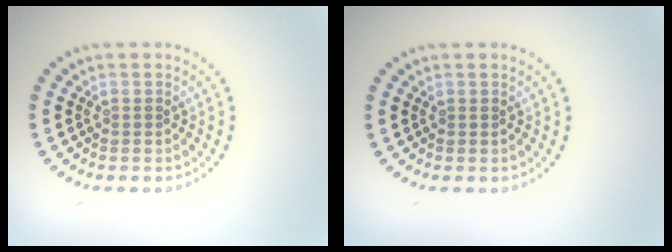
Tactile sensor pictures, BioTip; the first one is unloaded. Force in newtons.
{"total": 0.0}